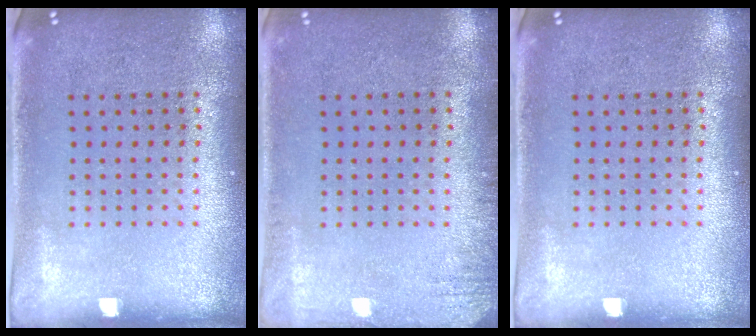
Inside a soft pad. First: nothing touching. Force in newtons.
{"total": 1.5, "press": 1.5, "slide": 0.2}
{"total": 0.0}